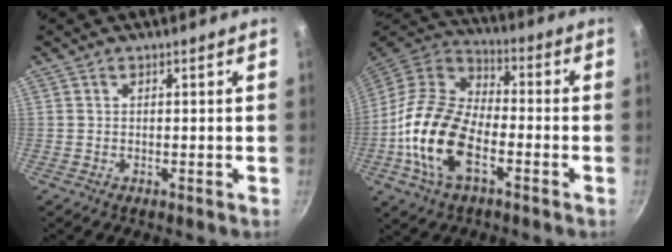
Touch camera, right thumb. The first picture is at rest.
{"total": 18.6, "force": [-5.8, 10.1, 14.4], "torque": [-0.261, 0.034, -0.128]}